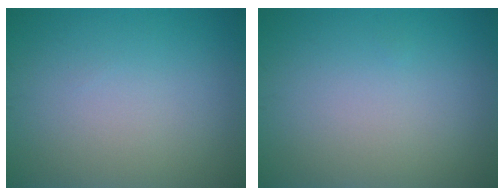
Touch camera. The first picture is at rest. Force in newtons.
{"total": 0.0}